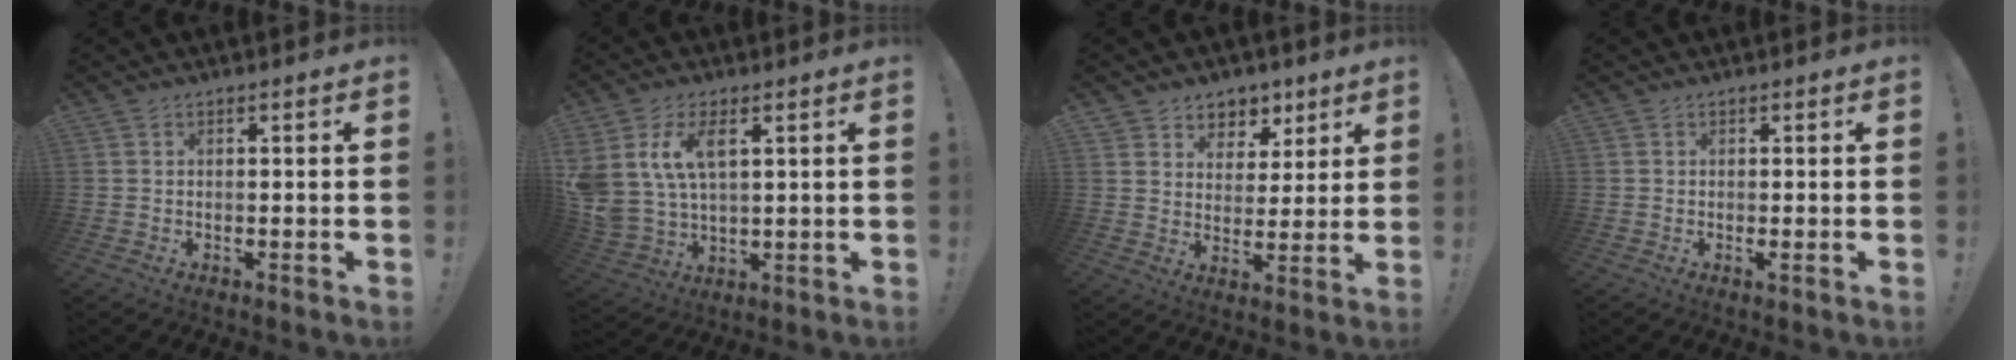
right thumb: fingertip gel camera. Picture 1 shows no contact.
{"total": 11.5, "force": [5.4, 6.6, 7.7], "torque": [-0.173, -0.019, 0.102]}
{"total": 7.3, "force": [4.2, 5.9, 0.6], "torque": [0.001, -0.036, 0.085]}
{"total": 1.0, "force": [0.1, -0.3, 0.9], "torque": [-0.012, -0.005, 0.001]}